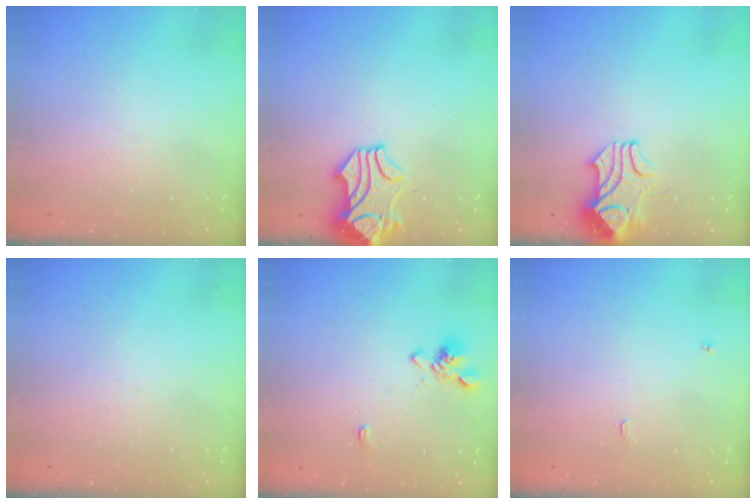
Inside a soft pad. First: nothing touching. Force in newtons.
{"total": 2.3, "press": 1.8, "slide": 1.4}
{"total": 2.4, "press": 2.2, "slide": 1.0}
{"total": 0.0}
{"total": 1.5, "press": 1.2, "slide": 0.9}
{"total": 1.8, "press": 1.8, "slide": 0.3}